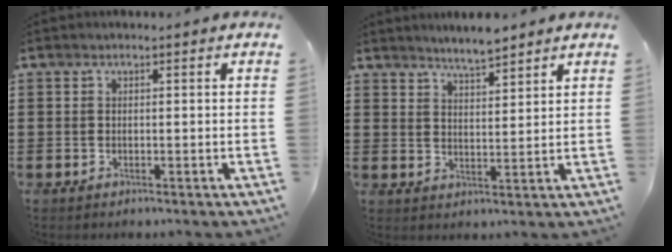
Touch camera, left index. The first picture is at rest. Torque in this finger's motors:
{"motor_torque": [0.16, 0.19, 0.08, 0.02]}